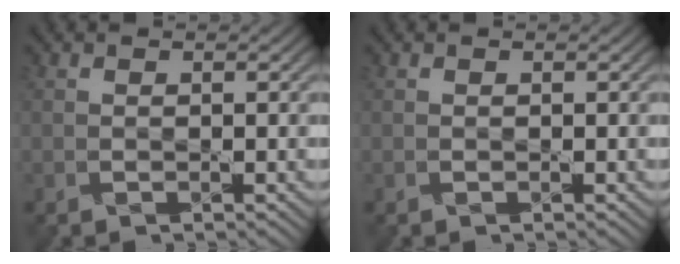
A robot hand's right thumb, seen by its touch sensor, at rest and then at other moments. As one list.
[{"total": 0.0}]